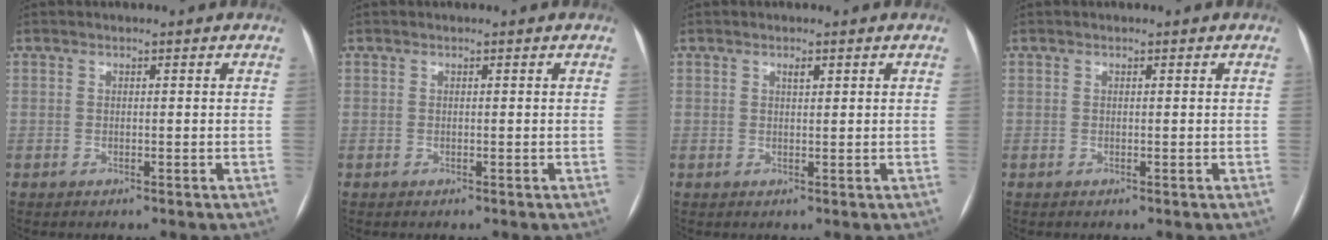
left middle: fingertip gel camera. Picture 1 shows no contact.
{"total": 0.0}
{"total": 1.0, "force": [0.6, 0.3, 0.7], "torque": [-0.015, 0.001, 0.010]}
{"total": 0.0}